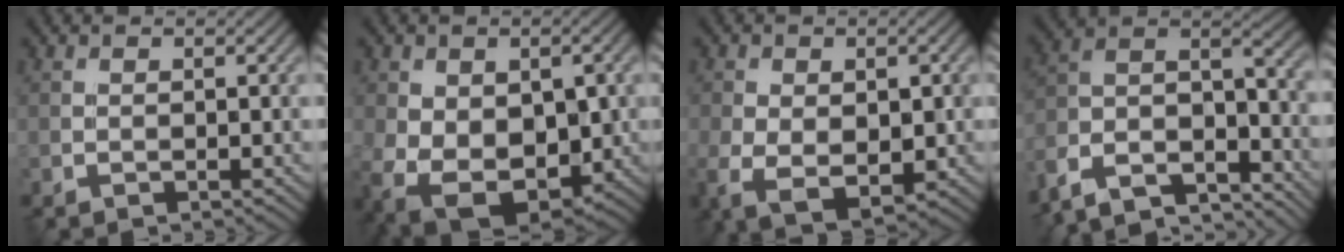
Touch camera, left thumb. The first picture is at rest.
{"total": 12.9, "force": [-2.3, 8.4, 9.5], "torque": [-0.186, -0.046, -0.012]}
{"total": 8.6, "force": [-1.9, 5.3, 6.4], "torque": [-0.140, -0.038, -0.020]}
{"total": 14.3, "force": [-11.9, 4.6, 6.5], "torque": [-0.154, -0.006, -0.198]}